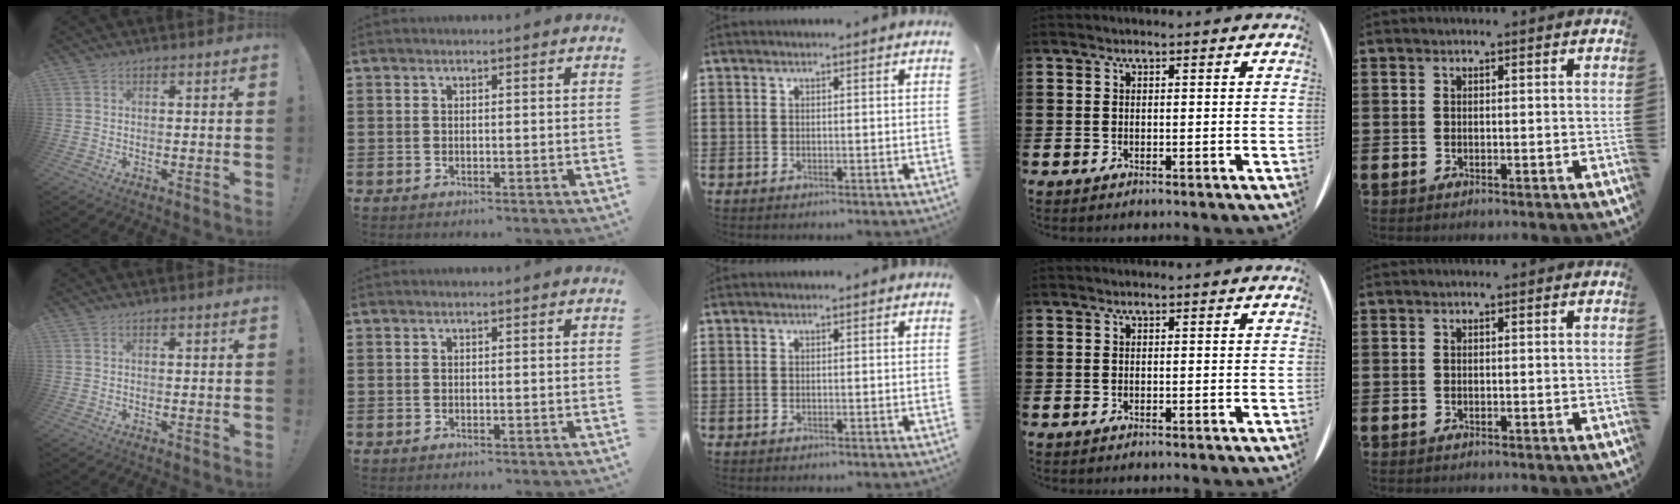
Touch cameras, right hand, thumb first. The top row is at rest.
{}